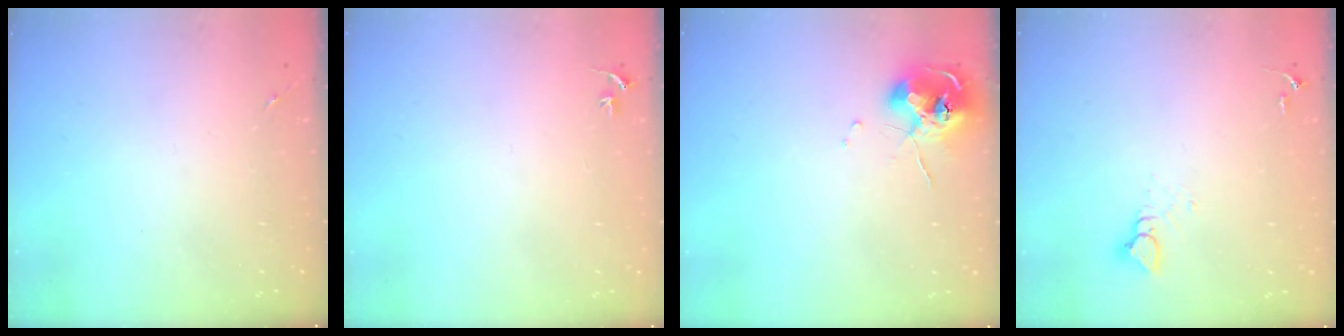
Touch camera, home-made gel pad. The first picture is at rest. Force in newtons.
{"total": 2.3, "press": 2.3, "slide": 0.2}
{"total": 10.0, "press": 9.9, "slide": 1.4}
{"total": 3.6, "press": 3.6, "slide": 0.2}